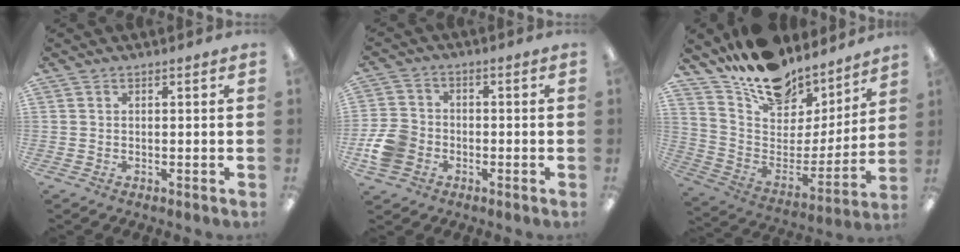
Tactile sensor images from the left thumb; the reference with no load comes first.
{"total": 8.0, "force": [-2.5, 6.6, 3.8], "torque": [-0.081, 0.021, -0.046]}
{"total": 17.1, "force": [14.6, 7.7, 4.3], "torque": [-0.096, -0.119, 0.262]}